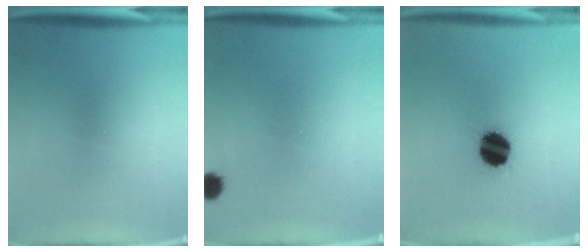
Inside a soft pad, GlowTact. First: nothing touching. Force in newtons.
{"total": 2.3}
{"total": 12.0}